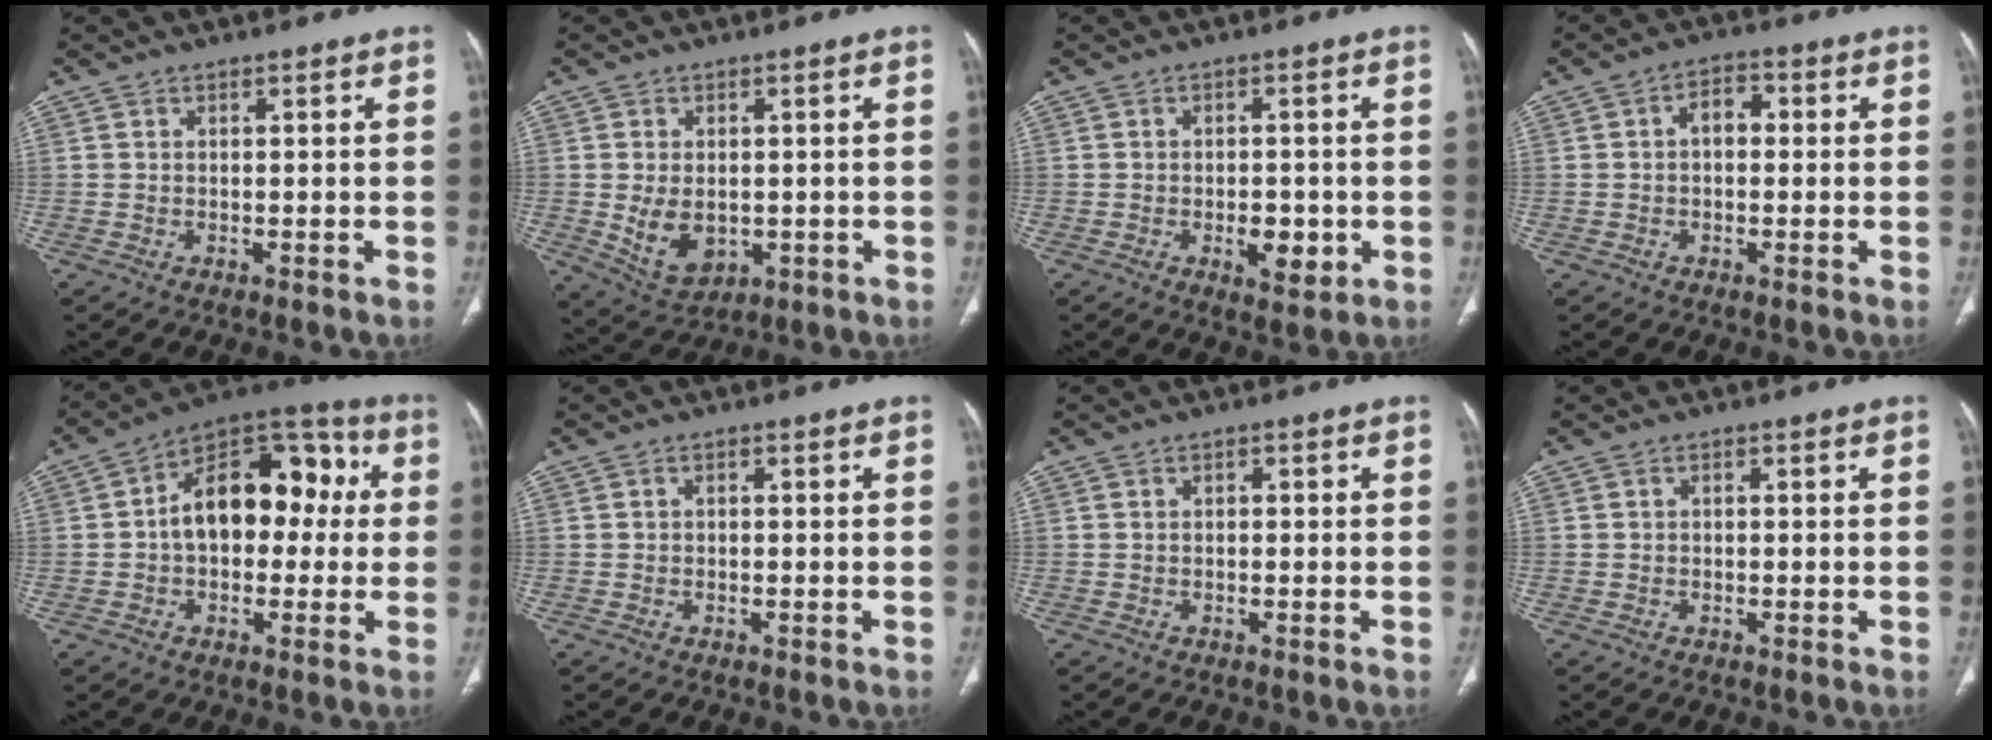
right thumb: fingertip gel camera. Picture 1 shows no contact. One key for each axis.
{"total": 7.6, "fx": -0.8, "fy": 5.3, "fz": 5.4, "tx": -0.079, "ty": -0.008, "tz": 0.007}
{"total": 5.5, "fx": -1.4, "fy": 3.1, "fz": 4.4, "tx": -0.046, "ty": -0.001, "tz": -0.013}
{"total": 4.3, "fx": 0.2, "fy": 2.8, "fz": 3.2, "tx": -0.037, "ty": 0.017, "tz": -0.006}
{"total": 17.4, "fx": 1.5, "fy": 11.2, "fz": 13.3, "tx": -0.156, "ty": 0.051, "tz": 0.014}
{"total": 0.7, "fx": 0.0, "fy": 0.5, "fz": 0.4, "tx": -0.003, "ty": 0.003, "tz": -0.002}
{"total": 0.9, "fx": 0.0, "fy": 0.6, "fz": 0.6, "tx": -0.002, "ty": 0.003, "tz": -0.003}
{"total": 0.5, "fx": 0.0, "fy": 0.4, "fz": 0.3, "tx": -0.002, "ty": 0.002, "tz": -0.002}